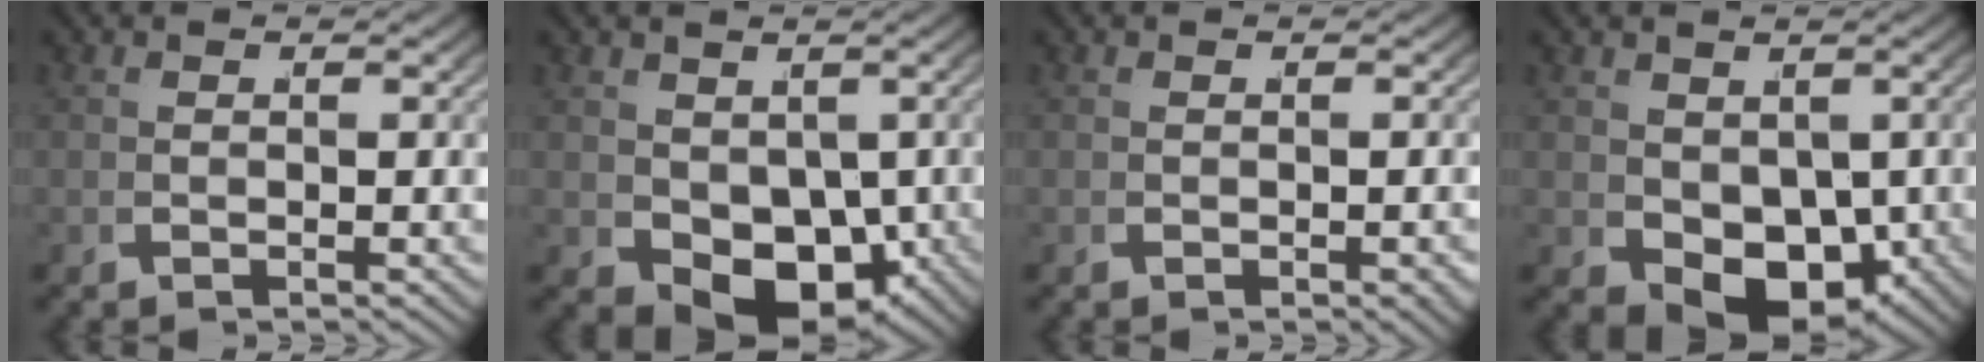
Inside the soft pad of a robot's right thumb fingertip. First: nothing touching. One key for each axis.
{"total": 7.5, "fx": -1.4, "fy": 5.2, "fz": 5.3, "tx": -0.096, "ty": -0.050, "tz": 0.012}
{"total": 0.7, "fx": -0.3, "fy": 0.3, "fz": 0.5, "tx": -0.008, "ty": 0.000, "tz": -0.003}
{"total": 6.8, "fx": -1.2, "fy": 4.6, "fz": 4.8, "tx": -0.087, "ty": -0.047, "tz": 0.015}